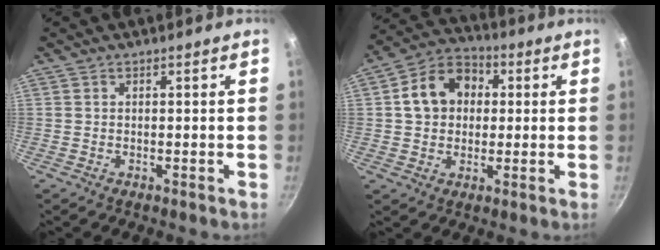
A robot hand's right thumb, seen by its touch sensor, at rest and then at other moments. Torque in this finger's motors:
{"motor_torque": [-0.70, 1.64, 1.04, 0.21, 0.06]}